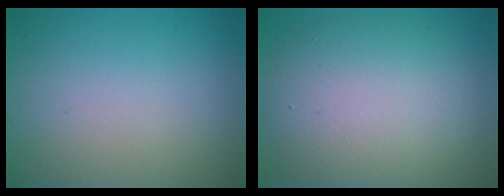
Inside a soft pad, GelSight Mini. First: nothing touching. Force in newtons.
{"total": 9.0, "press": 9.0, "slide": 0.2}